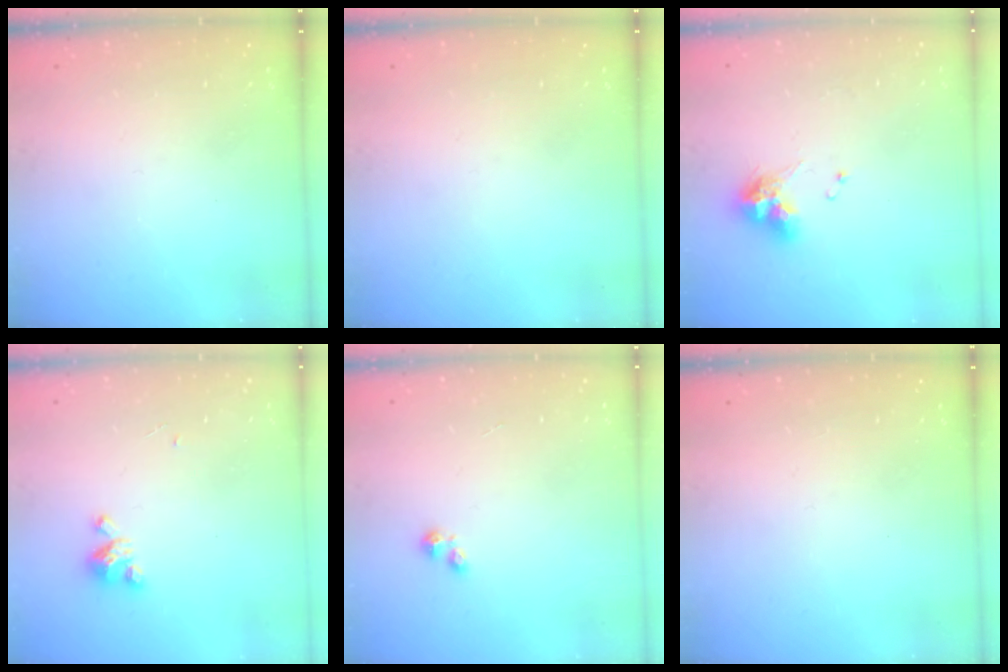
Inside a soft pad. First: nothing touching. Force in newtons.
{"total": 0.0}
{"total": 8.5, "press": 8.4, "slide": 0.9}
{"total": 3.8, "press": 3.8, "slide": 0.3}
{"total": 1.9, "press": 1.9, "slide": 0.2}
{"total": 0.0}